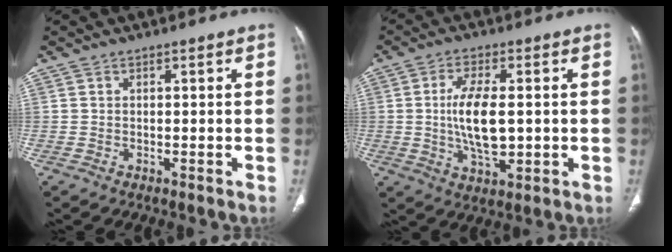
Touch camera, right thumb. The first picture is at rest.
{"total": 10.3, "force": [0.1, 4.5, 9.2], "torque": [-0.171, -0.010, 0.006]}